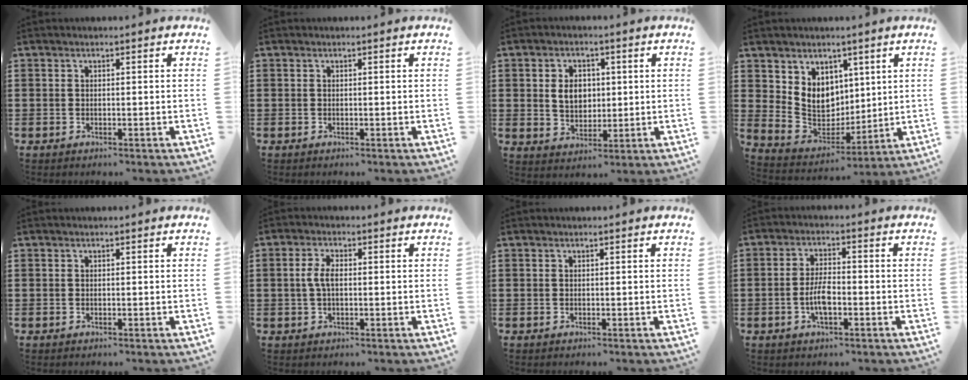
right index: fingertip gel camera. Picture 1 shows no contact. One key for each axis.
{"total": 0.0}
{"total": 4.9, "fx": 0.7, "fy": 3.8, "fz": 3.1, "tx": -0.064, "ty": 0.010, "tz": 0.008}
{"total": 7.8, "fx": 3.7, "fy": 6.6, "fz": 2.0, "tx": -0.057, "ty": -0.018, "tz": 0.074}
{"total": 0.0}
{"total": 3.6, "fx": 0.0, "fy": 1.7, "fz": 3.2, "tx": -0.077, "ty": 0.000, "tz": -0.006}
{"total": 0.0}
{"total": 4.8, "fx": -1.4, "fy": 1.6, "fz": 4.4, "tx": -0.097, "ty": -0.003, "tz": -0.029}